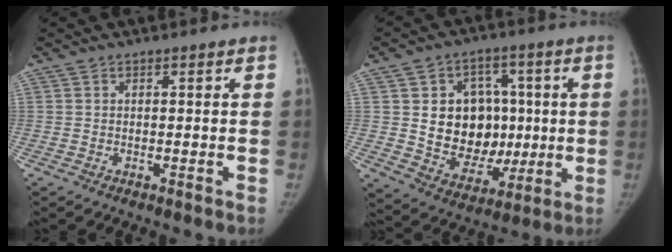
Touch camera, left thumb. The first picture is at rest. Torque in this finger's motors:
{"motor_torque": [1.78, 1.86, 0.99, -1.01, 0.20]}